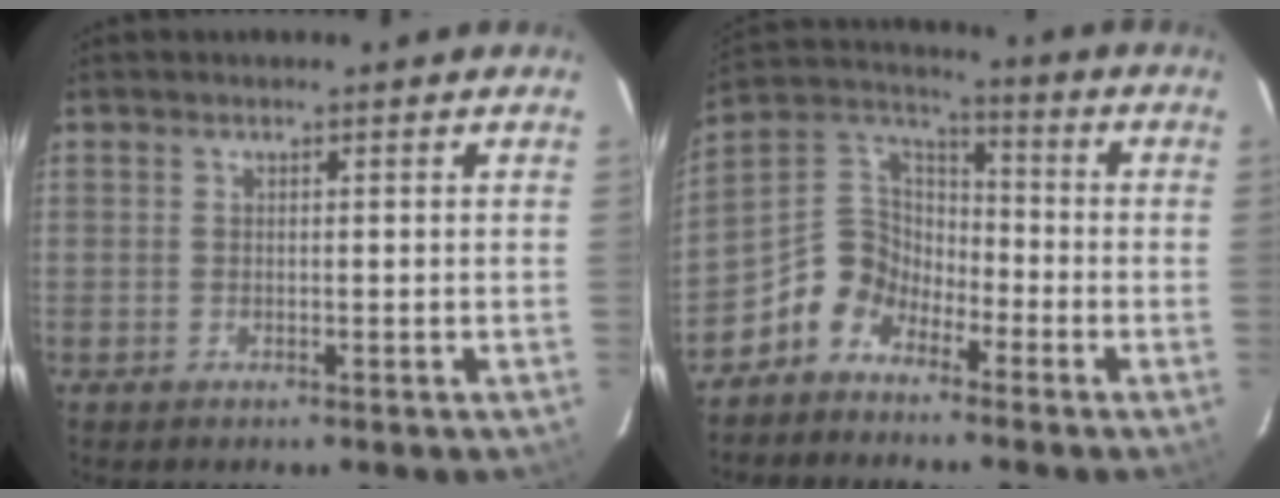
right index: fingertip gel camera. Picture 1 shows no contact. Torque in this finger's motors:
{"motor_torque": [0.46, -0.37, -0.12, -0.14]}